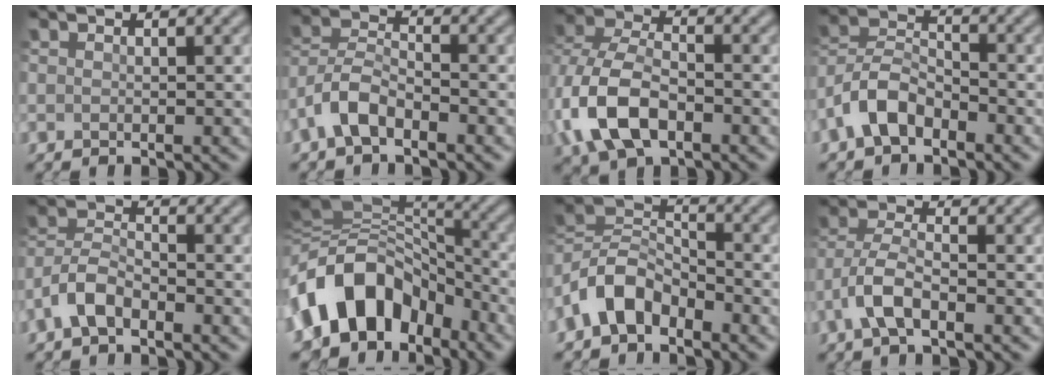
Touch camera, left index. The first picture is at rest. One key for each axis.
{"total": 4.1, "fx": -2.5, "fy": 1.9, "fz": 2.6, "tx": -0.050, "ty": 0.009, "tz": -0.061}
{"total": 8.4, "fx": -2.8, "fy": 5.2, "fz": 6.0, "tx": -0.141, "ty": 0.000, "tz": -0.068}
{"total": 4.7, "fx": -2.9, "fy": 2.5, "fz": 2.7, "tx": -0.054, "ty": 0.010, "tz": -0.067}
{"total": 3.7, "fx": -2.3, "fy": 1.7, "fz": 2.3, "tx": -0.046, "ty": 0.009, "tz": -0.056}
{"total": 11.2, "fx": -4.6, "fy": 7.8, "fz": 6.6, "tx": -0.107, "ty": 0.026, "tz": -0.101}
{"total": 5.8, "fx": -3.6, "fy": 3.3, "fz": 3.1, "tx": -0.062, "ty": 0.008, "tz": -0.084}
{"total": 4.0, "fx": -2.0, "fy": 1.5, "fz": 3.2, "tx": -0.069, "ty": 0.005, "tz": -0.049}